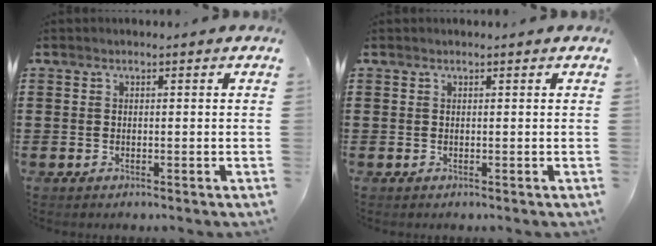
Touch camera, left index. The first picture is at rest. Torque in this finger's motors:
{"motor_torque": [-0.34, 0.54, -0.02, -0.01]}